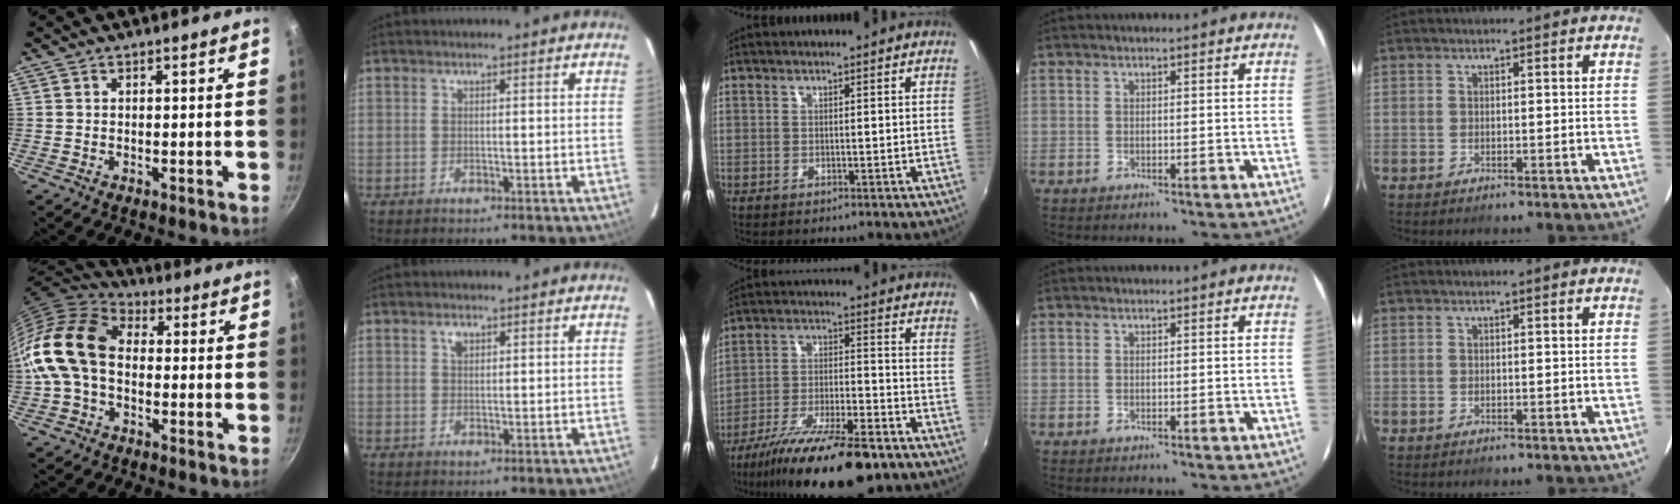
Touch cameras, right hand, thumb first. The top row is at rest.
{"thumb": {"total": 17.0, "force": [-0.9, 12.0, 12.0], "torque": [-0.219, 0.041, -0.035]}, "index": {"total": 1.5, "force": [0.8, 0.9, 0.9], "torque": [-0.015, 0.005, 0.014]}, "middle": {"total": 20.6, "force": [-15.2, 5.2, 13.0], "torque": [-0.240, -0.041, -0.244]}}